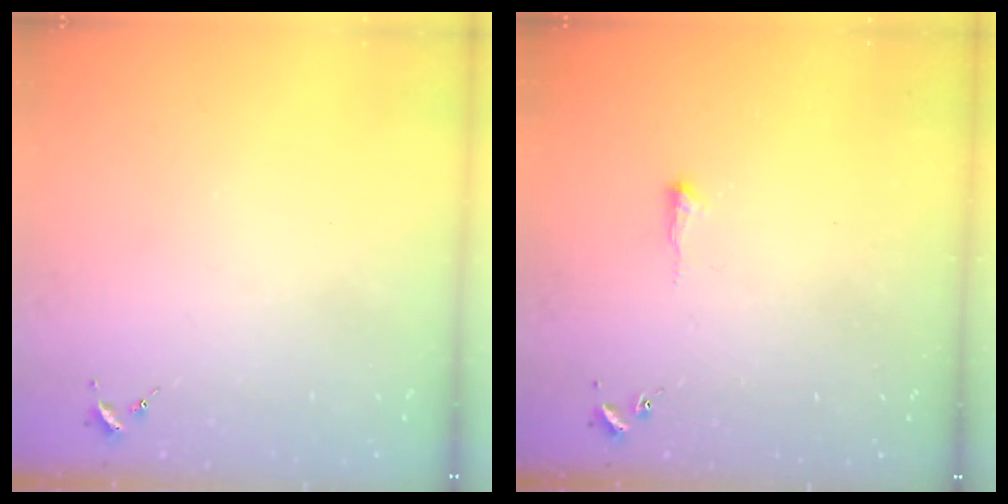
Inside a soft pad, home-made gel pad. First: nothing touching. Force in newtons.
{"total": 4.7, "press": 4.7, "slide": 0.6}